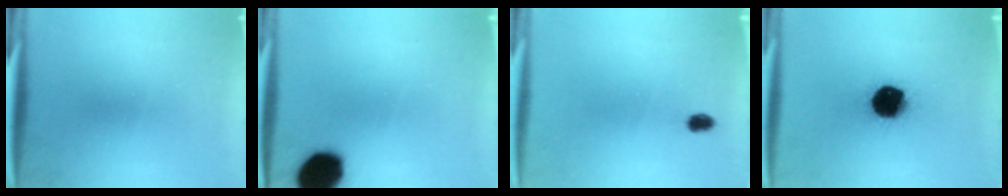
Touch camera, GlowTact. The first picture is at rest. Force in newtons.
{"total": 13.3}
{"total": 1.9}
{"total": 16.1}